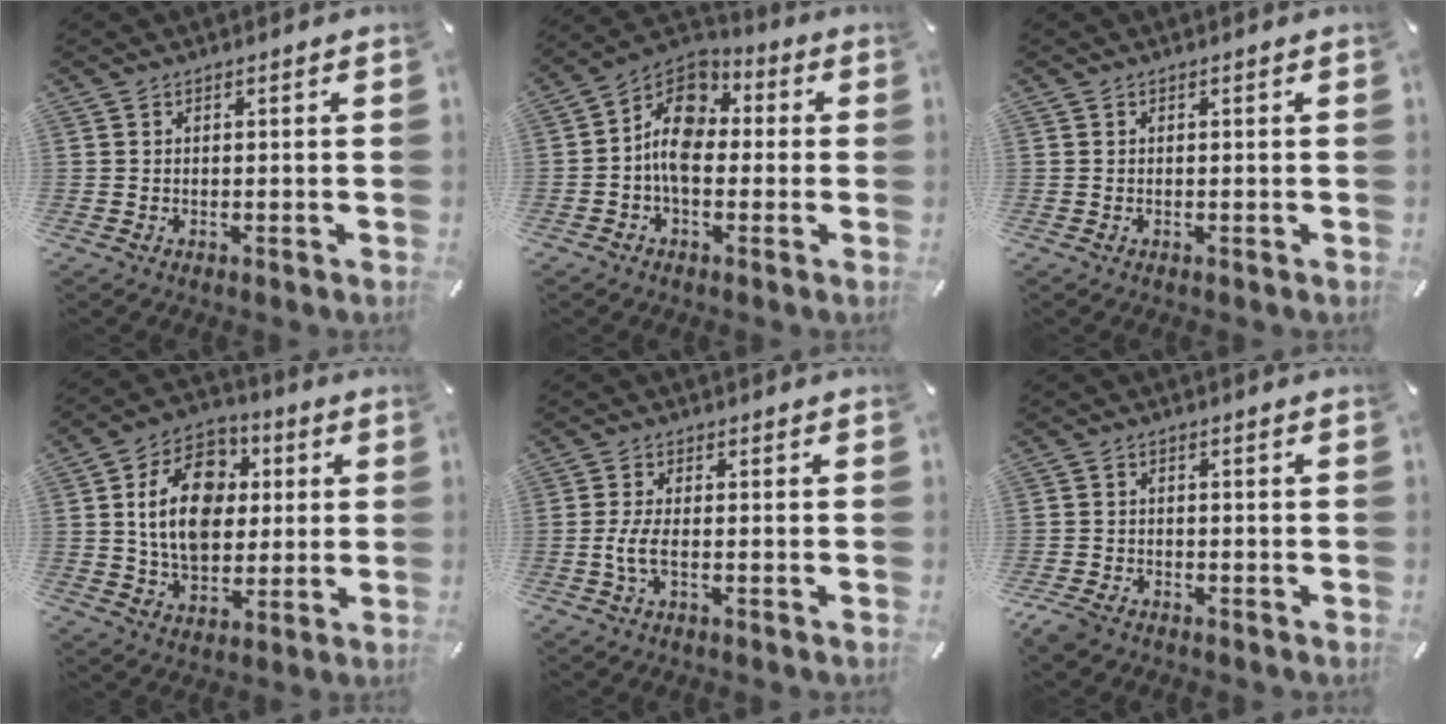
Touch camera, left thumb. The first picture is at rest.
{"total": 10.9, "force": [-0.8, 7.8, 7.5], "torque": [-0.141, 0.009, -0.016]}
{"total": 0.0}
{"total": 16.1, "force": [2.0, 12.2, 10.2], "torque": [-0.191, 0.012, 0.034]}
{"total": 4.3, "force": [-0.8, 1.5, 4.0], "torque": [-0.091, -0.006, -0.020]}
{"total": 3.3, "force": [-2.5, 1.9, 1.0], "torque": [-0.034, 0.009, -0.054]}